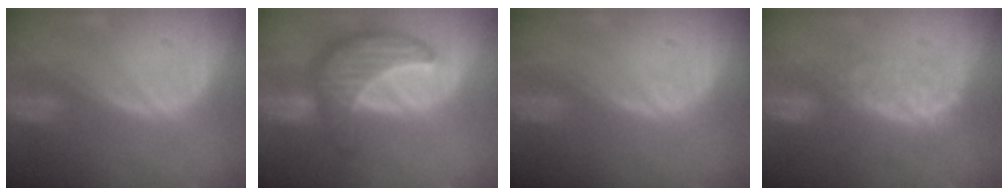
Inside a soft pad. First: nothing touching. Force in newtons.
{"total": 10.0, "press": 10.0, "slide": 0.6}
{"total": 0.5, "press": 0.5, "slide": 0.1}
{"total": 8.0, "press": 7.3, "slide": 3.3}